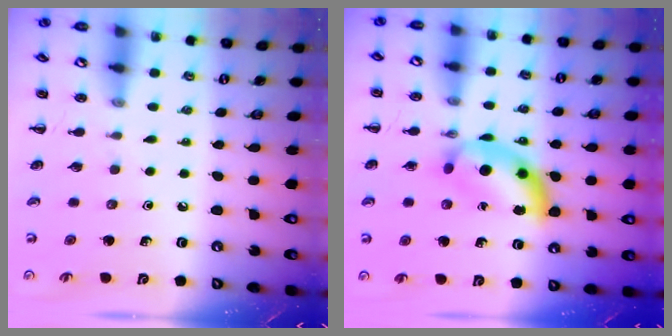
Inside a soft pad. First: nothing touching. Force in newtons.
{"total": 10.7, "press": 10.7, "slide": 0.5}